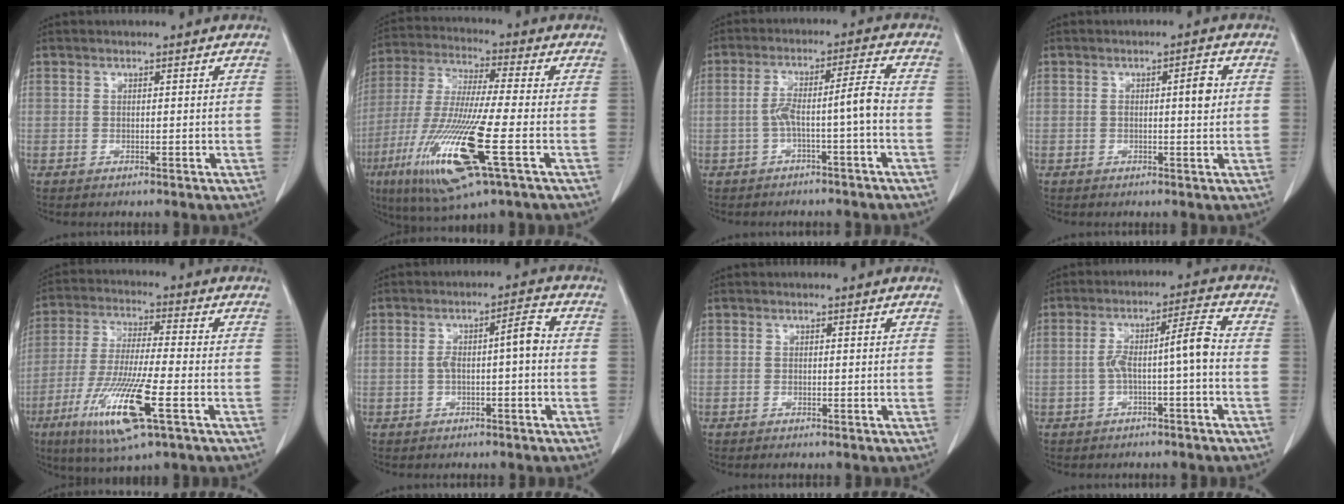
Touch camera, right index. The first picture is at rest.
{"total": 17.6, "force": [-6.5, 1.2, 16.3], "torque": [-0.352, -0.037, -0.122]}
{"total": 6.0, "force": [-1.9, -0.2, 5.7], "torque": [-0.108, 0.029, -0.026]}
{"total": 3.2, "force": [0.4, 0.6, 3.1], "torque": [-0.048, 0.006, 0.005]}
{"total": 14.0, "force": [-5.9, 0.9, 12.7], "torque": [-0.258, -0.030, -0.106]}
{"total": 4.6, "force": [-0.6, 0.7, 4.5], "torque": [-0.076, 0.023, -0.005]}
{"total": 0.6, "force": [-0.6, 0.0, 0.3], "torque": [-0.008, -0.002, -0.009]}
{"total": 6.3, "force": [-1.3, 0.2, 6.1], "torque": [-0.109, 0.032, -0.018]}